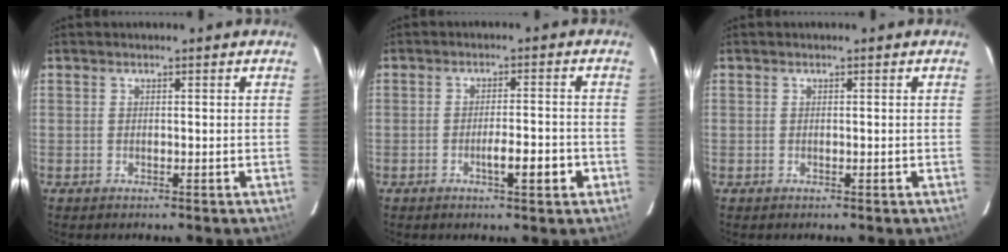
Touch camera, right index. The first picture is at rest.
{"total": 5.2, "force": [-2.1, 1.0, 4.6], "torque": [-0.074, 0.002, -0.028]}
{"total": 0.0}